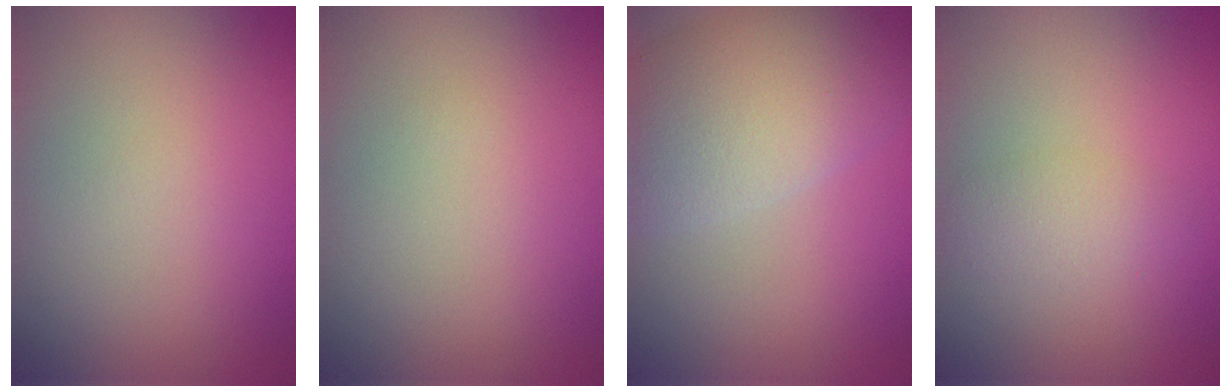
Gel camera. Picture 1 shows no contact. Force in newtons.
{"total": 0.0}
{"total": 8.9, "press": 8.9, "slide": 0.3}
{"total": 2.1, "press": 2.1, "slide": 0.0}